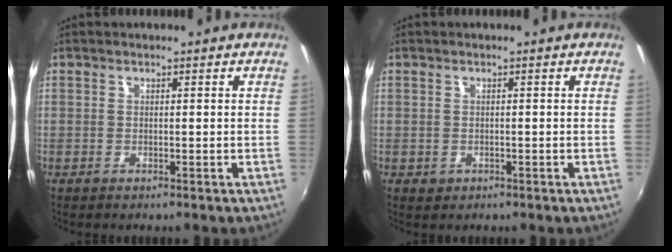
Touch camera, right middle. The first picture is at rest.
{"total": 1.1, "force": [-0.3, 1.0, 0.3], "torque": [-0.006, -0.002, -0.002]}